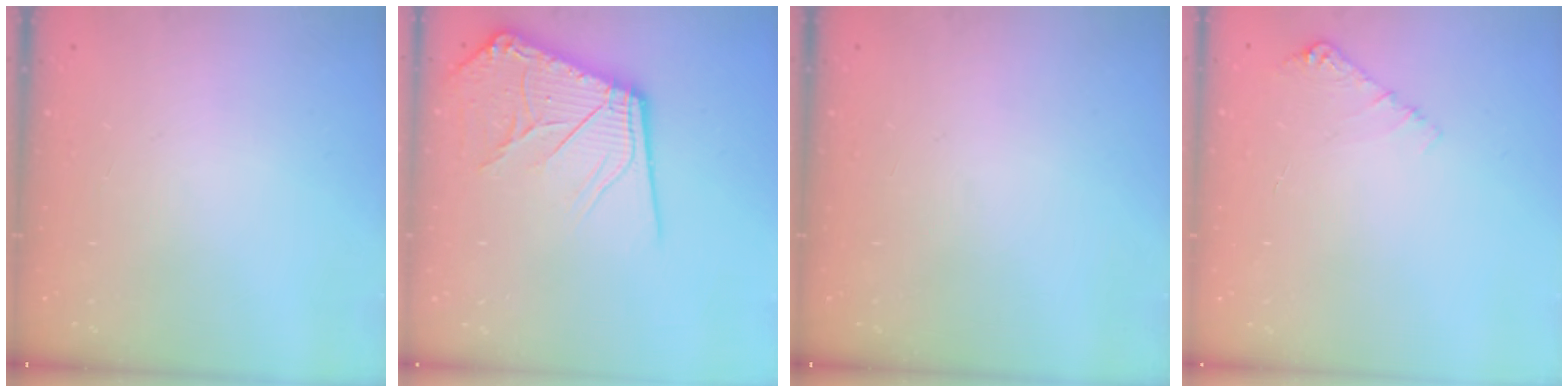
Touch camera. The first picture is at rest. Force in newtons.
{"total": 14.8, "press": 14.7, "slide": 2.0}
{"total": 0.0}
{"total": 4.3, "press": 4.3, "slide": 0.5}